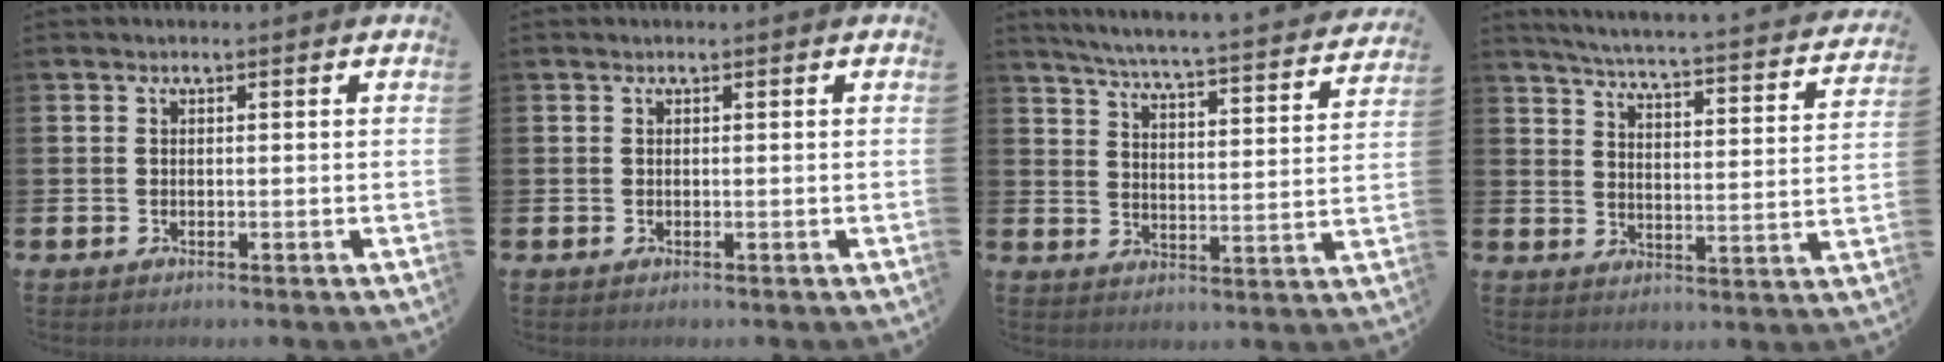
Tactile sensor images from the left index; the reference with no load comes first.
{"total": 0.0}
{"total": 5.3, "force": [5.0, -0.1, 1.8], "torque": [-0.059, -0.044, 0.081]}
{"total": 4.2, "force": [3.9, -0.1, 1.4], "torque": [-0.052, -0.041, 0.059]}